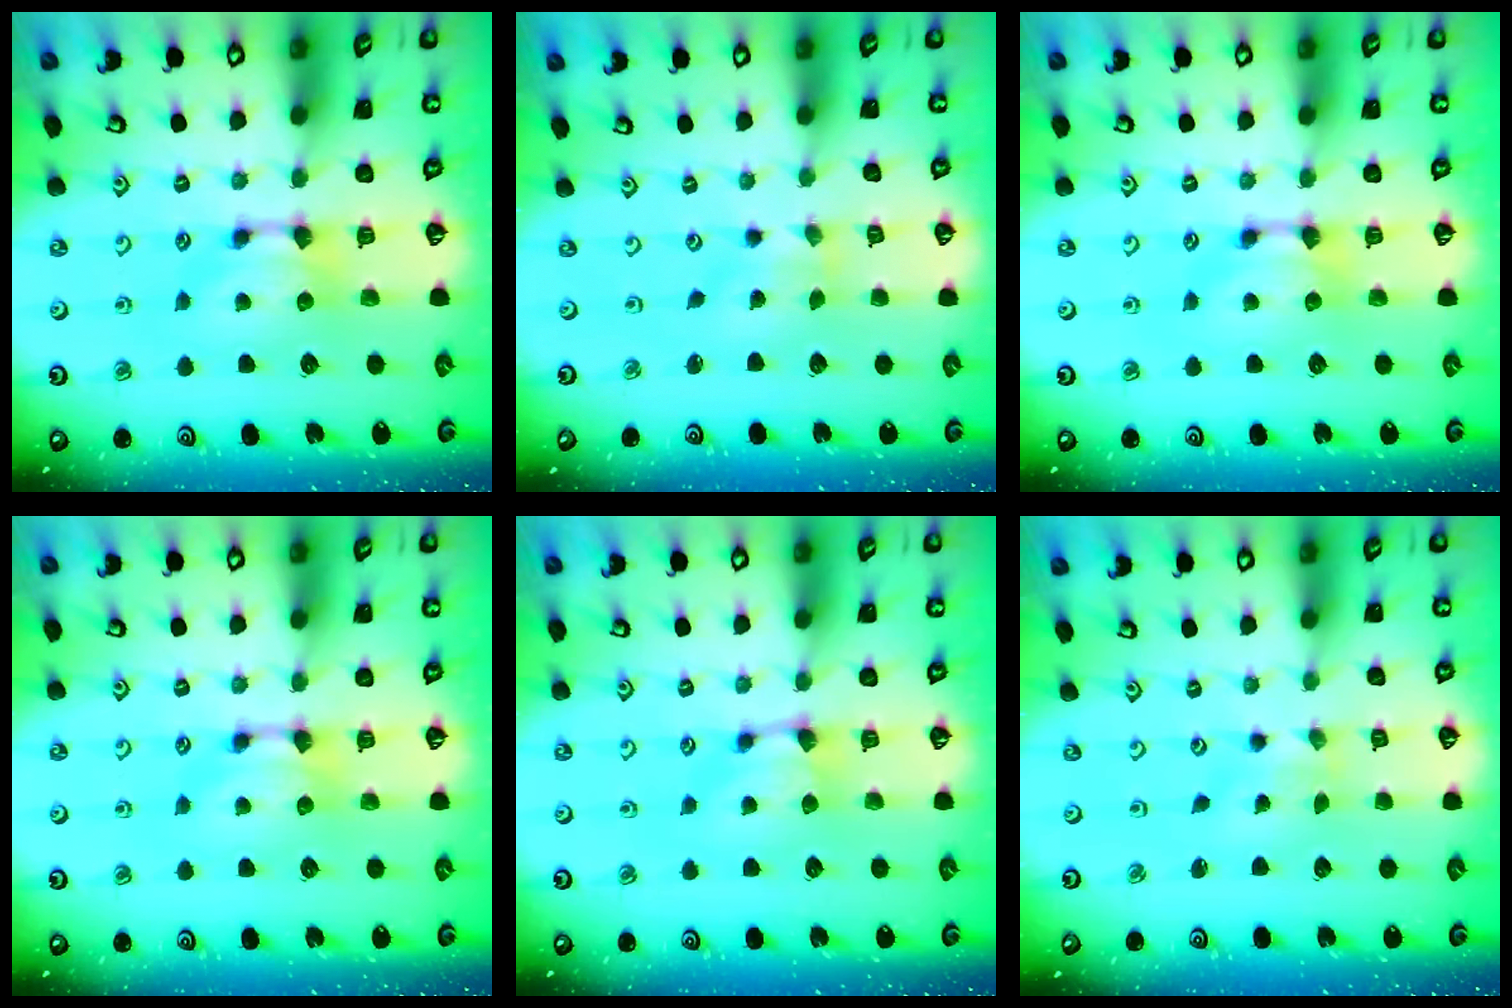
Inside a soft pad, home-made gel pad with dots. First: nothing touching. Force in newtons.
{"total": 1.7, "press": 1.3, "slide": 1.1}
{"total": 0.0}
{"total": 0.0}
{"total": 0.6, "press": 0.4, "slide": 0.4}
{"total": 2.7, "press": 2.5, "slide": 0.9}